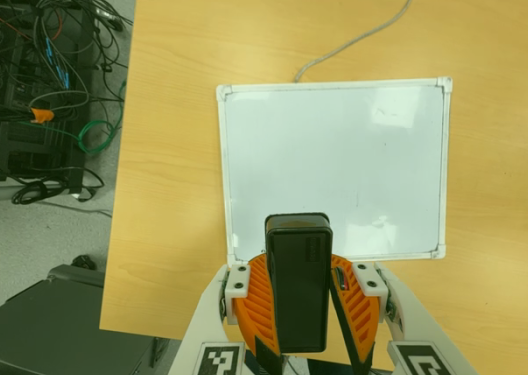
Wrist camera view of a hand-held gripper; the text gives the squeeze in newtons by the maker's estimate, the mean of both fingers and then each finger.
{"total": 10.6, "left": 10.3, "right": 10.8}